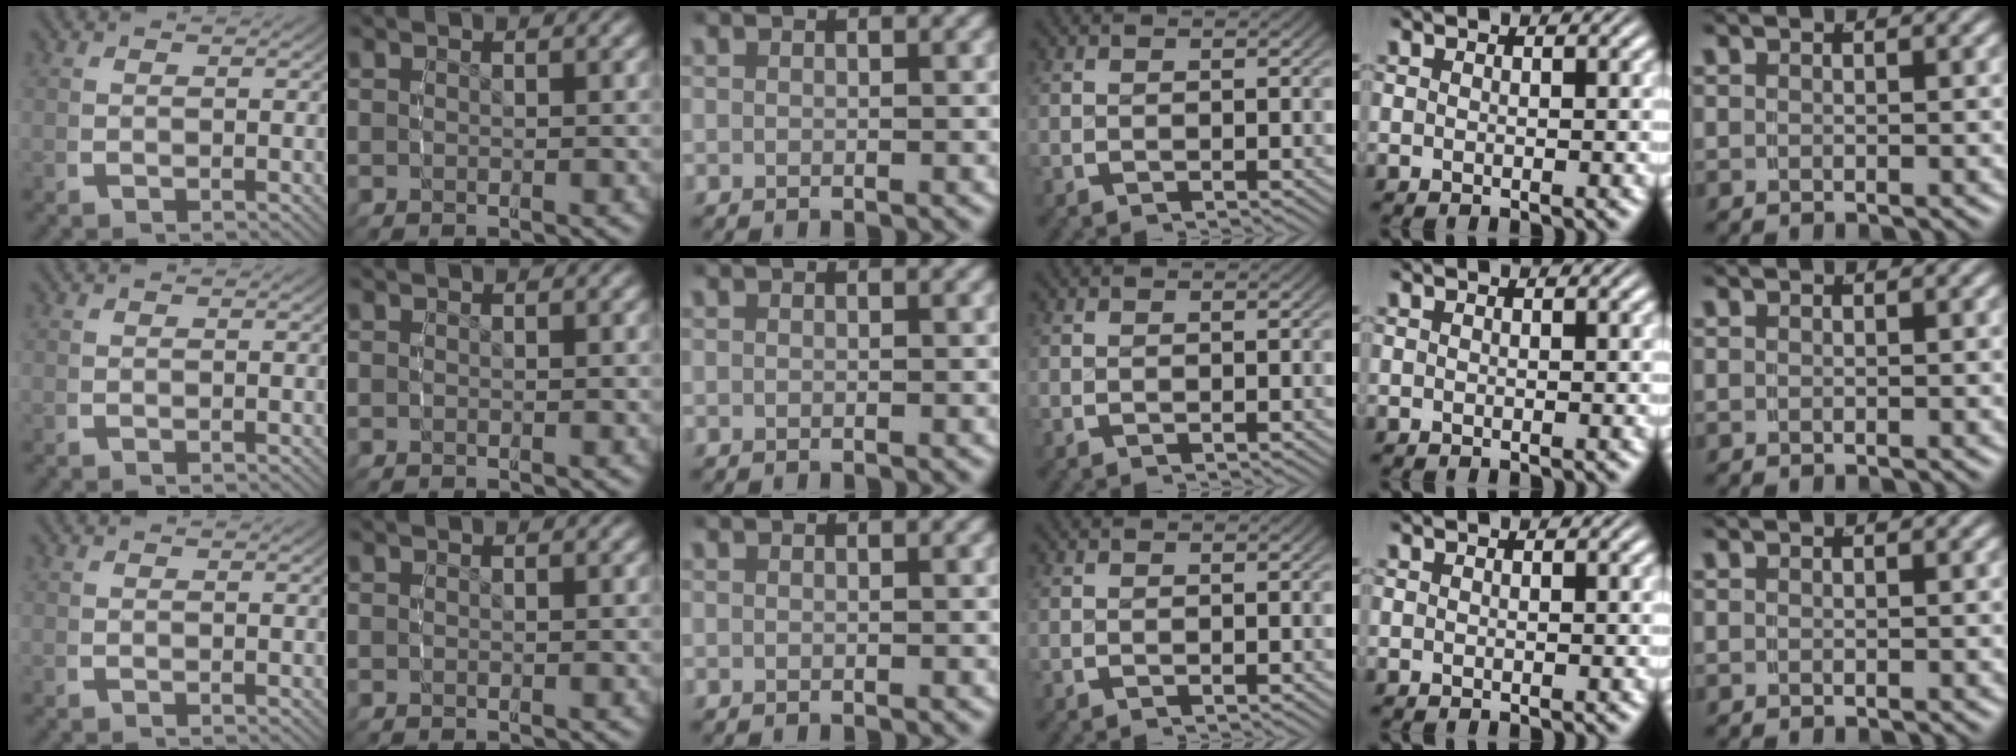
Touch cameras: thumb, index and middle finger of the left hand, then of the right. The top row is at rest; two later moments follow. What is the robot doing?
{"motion": "reach", "object": "shirt"}